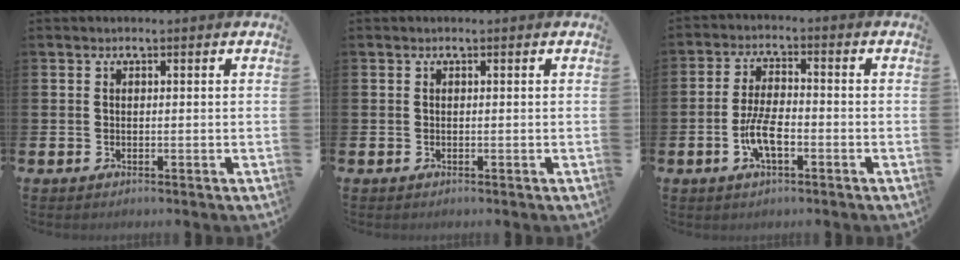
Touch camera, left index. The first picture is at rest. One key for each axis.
{"total": 0.0}
{"total": 5.4, "fx": -1.7, "fy": 2.0, "fz": 4.7, "tx": -0.104, "ty": 0.003, "tz": -0.036}